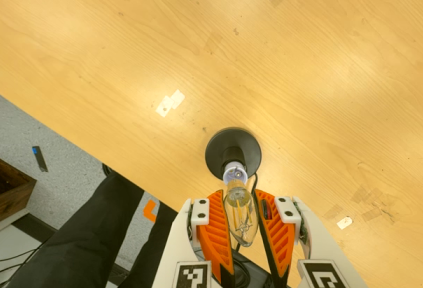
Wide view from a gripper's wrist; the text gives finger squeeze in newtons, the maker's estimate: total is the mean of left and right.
{"total": 14.9, "left": 16.8, "right": 12.9}